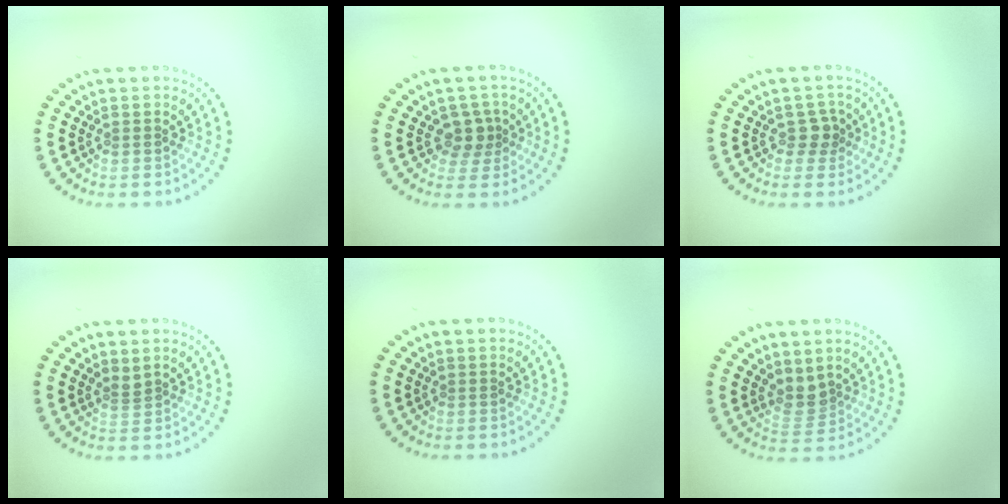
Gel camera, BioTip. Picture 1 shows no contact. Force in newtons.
{"total": 2.2, "press": 1.8, "slide": 1.2}
{"total": 1.6, "press": 1.3, "slide": 1.0}
{"total": 0.7, "press": 0.4, "slide": 0.6}
{"total": 0.0}
{"total": 2.2, "press": 1.8, "slide": 1.4}